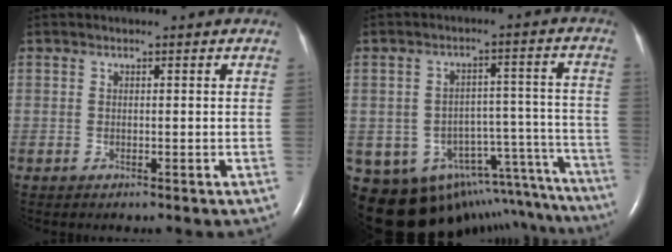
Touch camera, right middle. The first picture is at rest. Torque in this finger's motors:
{"motor_torque": [0.31, -1.01, 0.10, 0.07]}